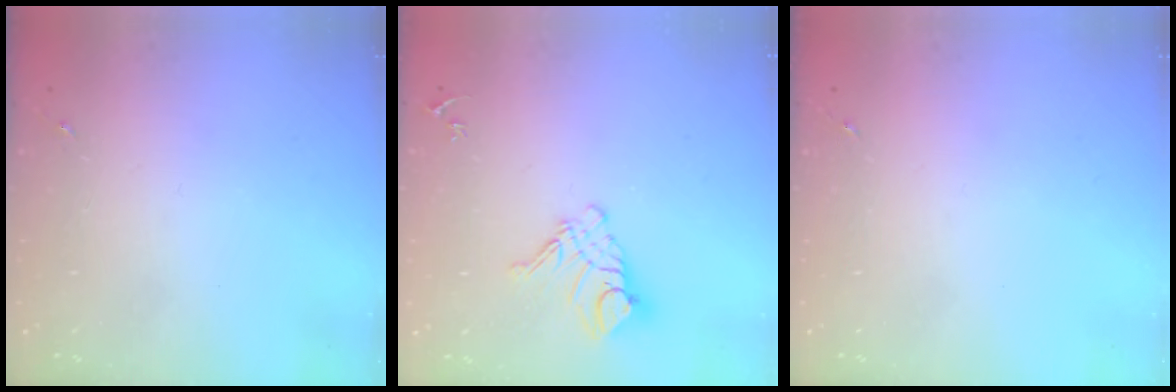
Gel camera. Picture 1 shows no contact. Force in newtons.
{"total": 12.1, "press": 12.0, "slide": 1.2}
{"total": 0.0}